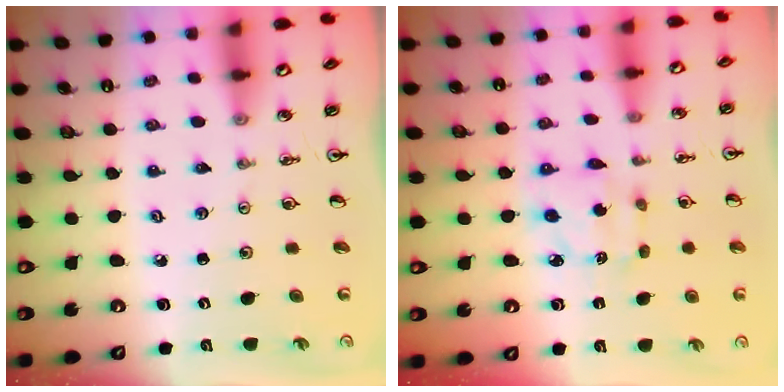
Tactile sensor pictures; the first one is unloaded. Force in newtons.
{"total": 4.4, "press": 4.4, "slide": 0.2}